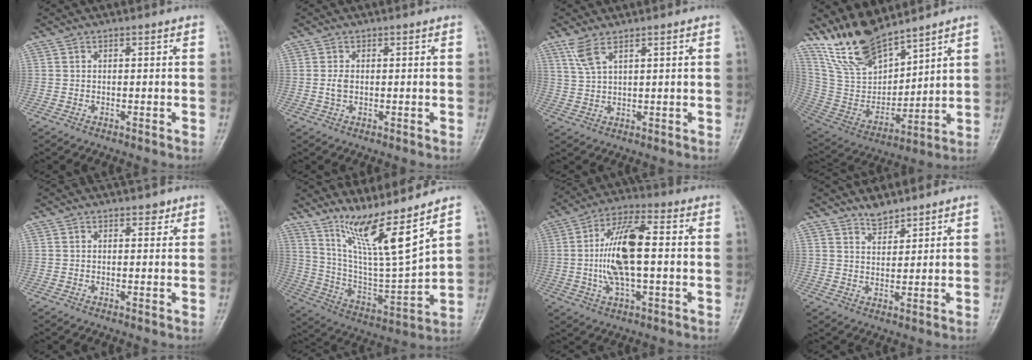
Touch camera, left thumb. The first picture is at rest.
{"total": 1.6, "force": [0.1, 1.1, 1.2], "torque": [-0.025, -0.002, 0.003]}
{"total": 4.1, "force": [2.6, 1.1, 2.9], "torque": [-0.071, -0.001, 0.065]}
{"total": 15.4, "force": [12.9, 5.2, 6.5], "torque": [-0.095, -0.070, 0.265]}
{"total": 1.5, "force": [1.1, 0.9, 0.6], "torque": [0.004, -0.005, 0.012]}
{"total": 14.3, "force": [10.8, -0.2, 9.4], "torque": [-0.163, -0.072, 0.213]}
{"total": 13.4, "force": [0.1, 5.2, 12.4], "torque": [-0.246, 0.013, -0.001]}
{"total": 3.7, "force": [3.3, 1.3, 0.9], "torque": [-0.001, -0.025, 0.059]}